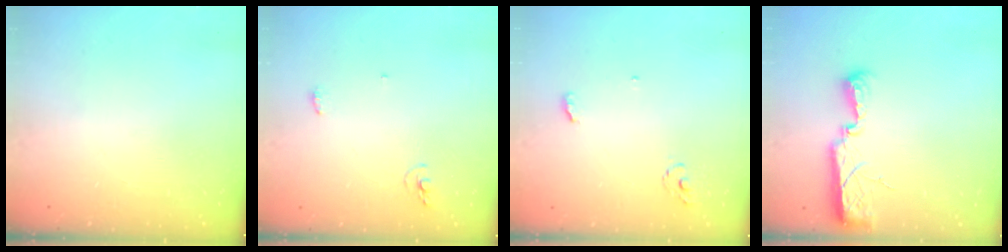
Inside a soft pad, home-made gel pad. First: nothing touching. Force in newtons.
{"total": 4.5, "press": 4.2, "slide": 1.5}
{"total": 3.6, "press": 3.5, "slide": 0.3}
{"total": 10.7, "press": 9.0, "slide": 5.8}